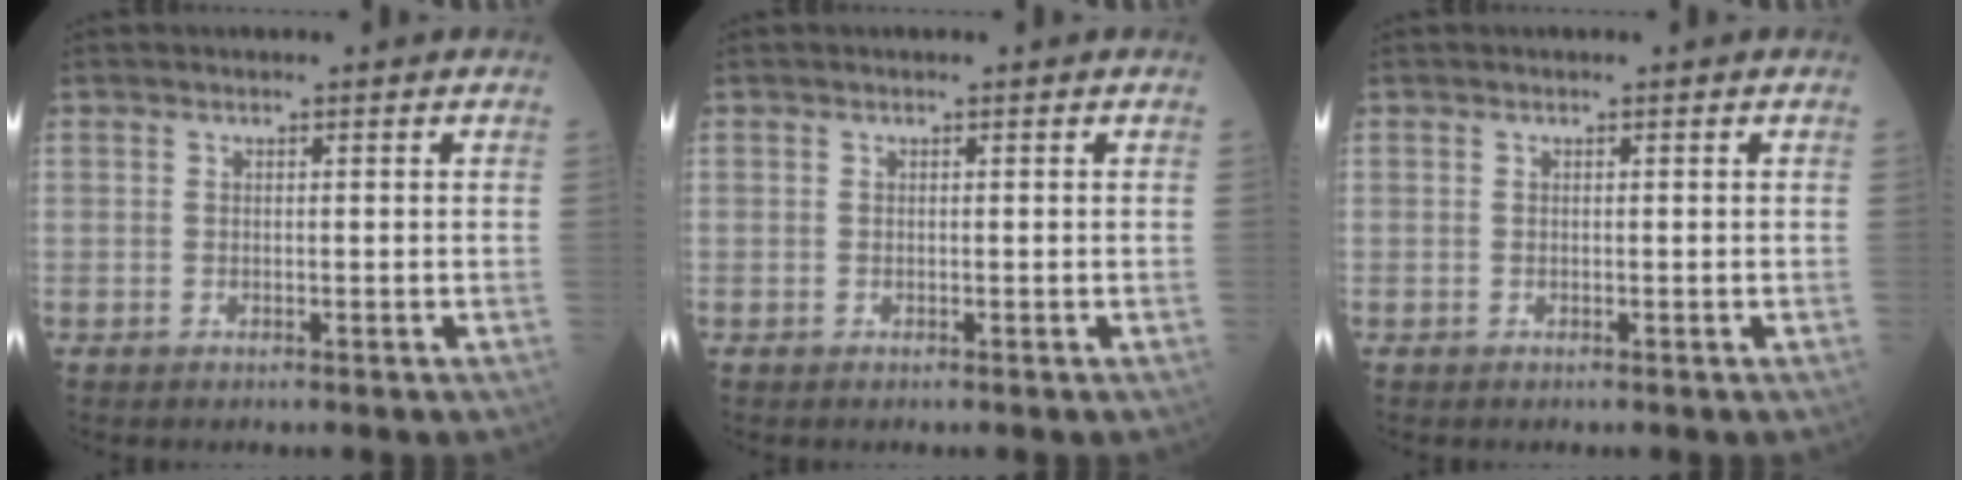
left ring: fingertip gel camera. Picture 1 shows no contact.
{"total": 0.0}
{"total": 0.0}